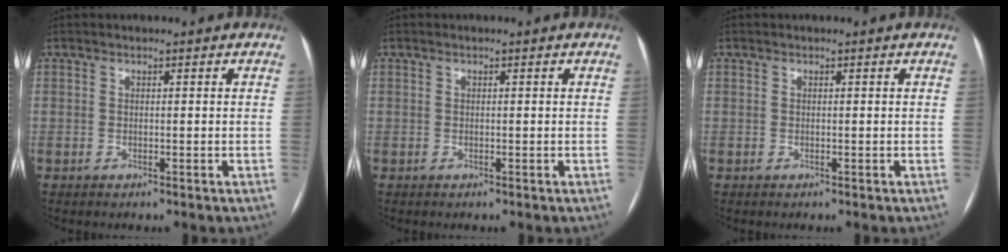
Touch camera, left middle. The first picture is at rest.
{"total": 0.0}
{"total": 0.0}